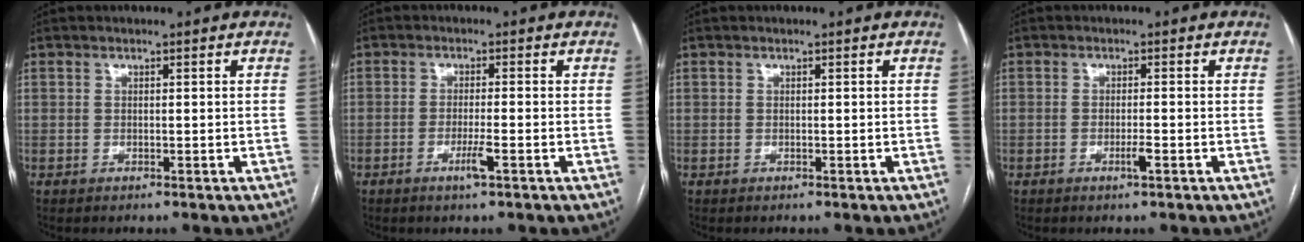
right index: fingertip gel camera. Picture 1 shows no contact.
{"total": 3.0, "force": [-1.5, -0.1, 2.6], "torque": [-0.051, -0.005, -0.028]}
{"total": 0.0}
{"total": 1.7, "force": [-0.8, -0.1, 1.5], "torque": [-0.030, -0.003, -0.015]}